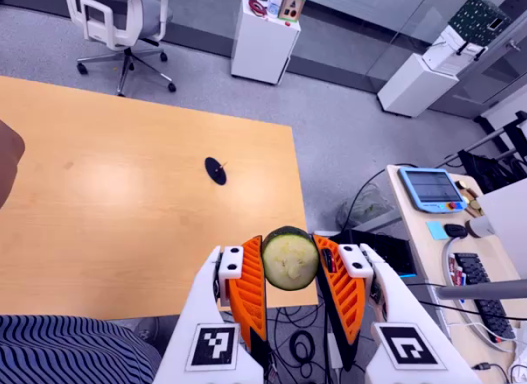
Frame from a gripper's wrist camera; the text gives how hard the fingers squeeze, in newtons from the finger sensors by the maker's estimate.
{"total": 11.7, "left": 12.5, "right": 10.9}